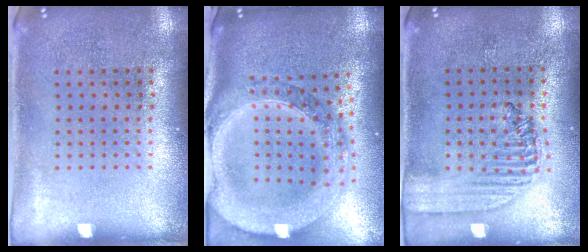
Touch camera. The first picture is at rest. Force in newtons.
{"total": 3.5, "press": 2.8, "slide": 2.0}
{"total": 1.5, "press": 1.4, "slide": 0.5}